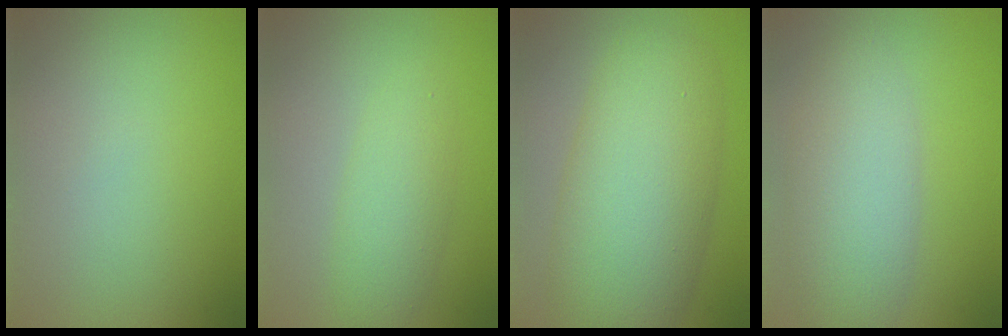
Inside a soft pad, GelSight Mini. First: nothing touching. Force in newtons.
{"total": 2.8, "press": 2.8, "slide": 0.1}
{"total": 10.0, "press": 10.0, "slide": 0.4}
{"total": 5.7, "press": 5.7, "slide": 0.3}